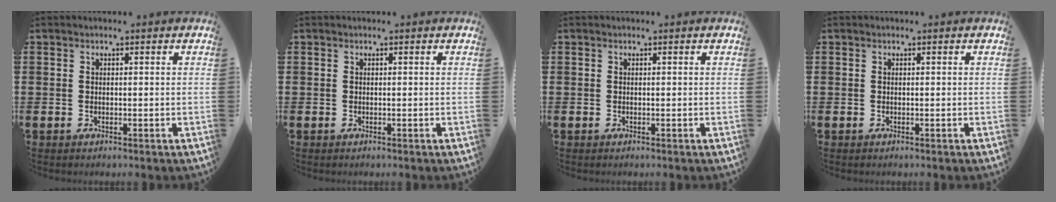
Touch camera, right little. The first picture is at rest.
{"total": 0.0}
{"total": 0.0}
{"total": 0.0}